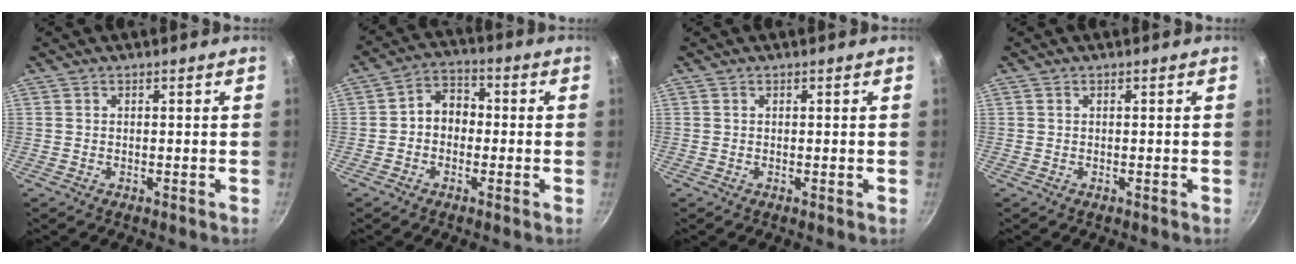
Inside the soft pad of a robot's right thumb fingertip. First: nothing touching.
{"total": 6.2, "force": [-0.6, 4.9, 3.7], "torque": [-0.027, 0.023, -0.025]}
{"total": 0.0}
{"total": 0.0}